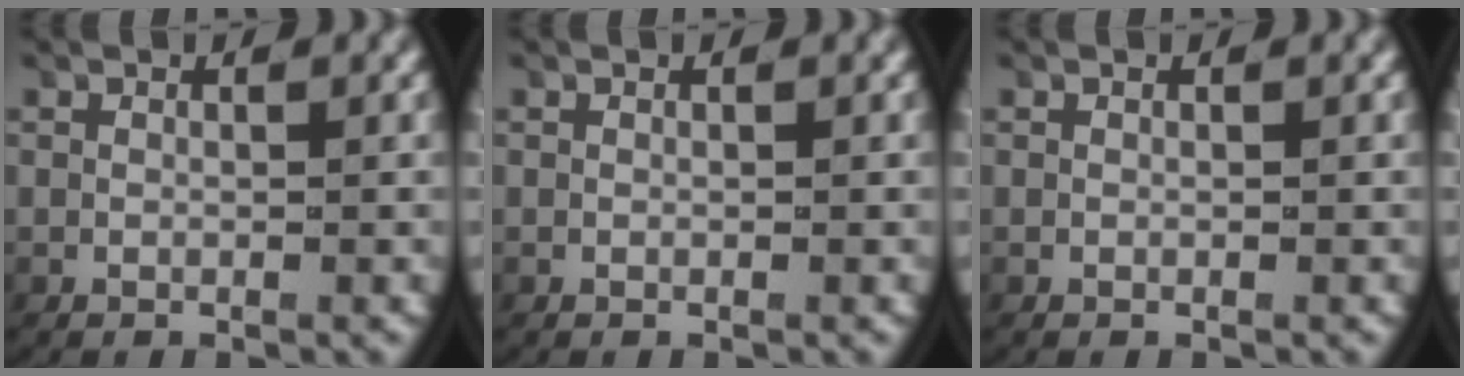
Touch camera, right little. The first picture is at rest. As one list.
[{"total": 0.0}, {"total": 0.0}]